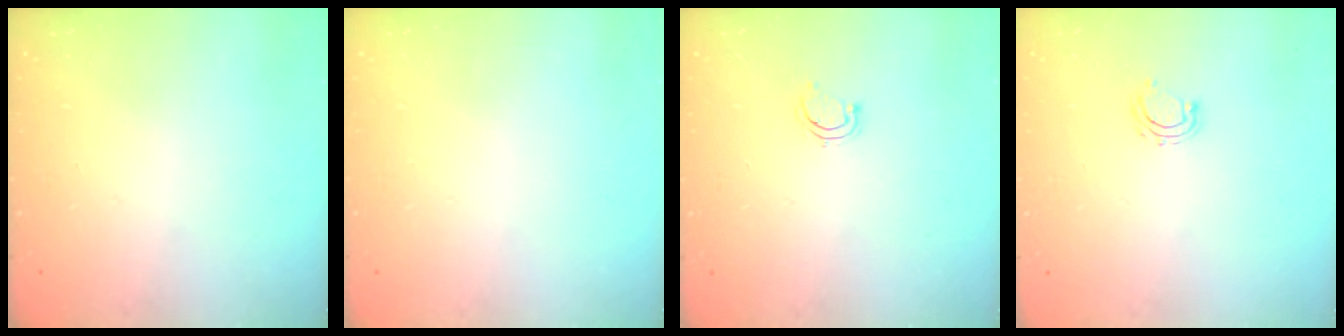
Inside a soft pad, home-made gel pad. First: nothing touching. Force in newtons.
{"total": 0.0}
{"total": 3.7, "press": 3.5, "slide": 1.2}
{"total": 5.3, "press": 5.2, "slide": 1.1}